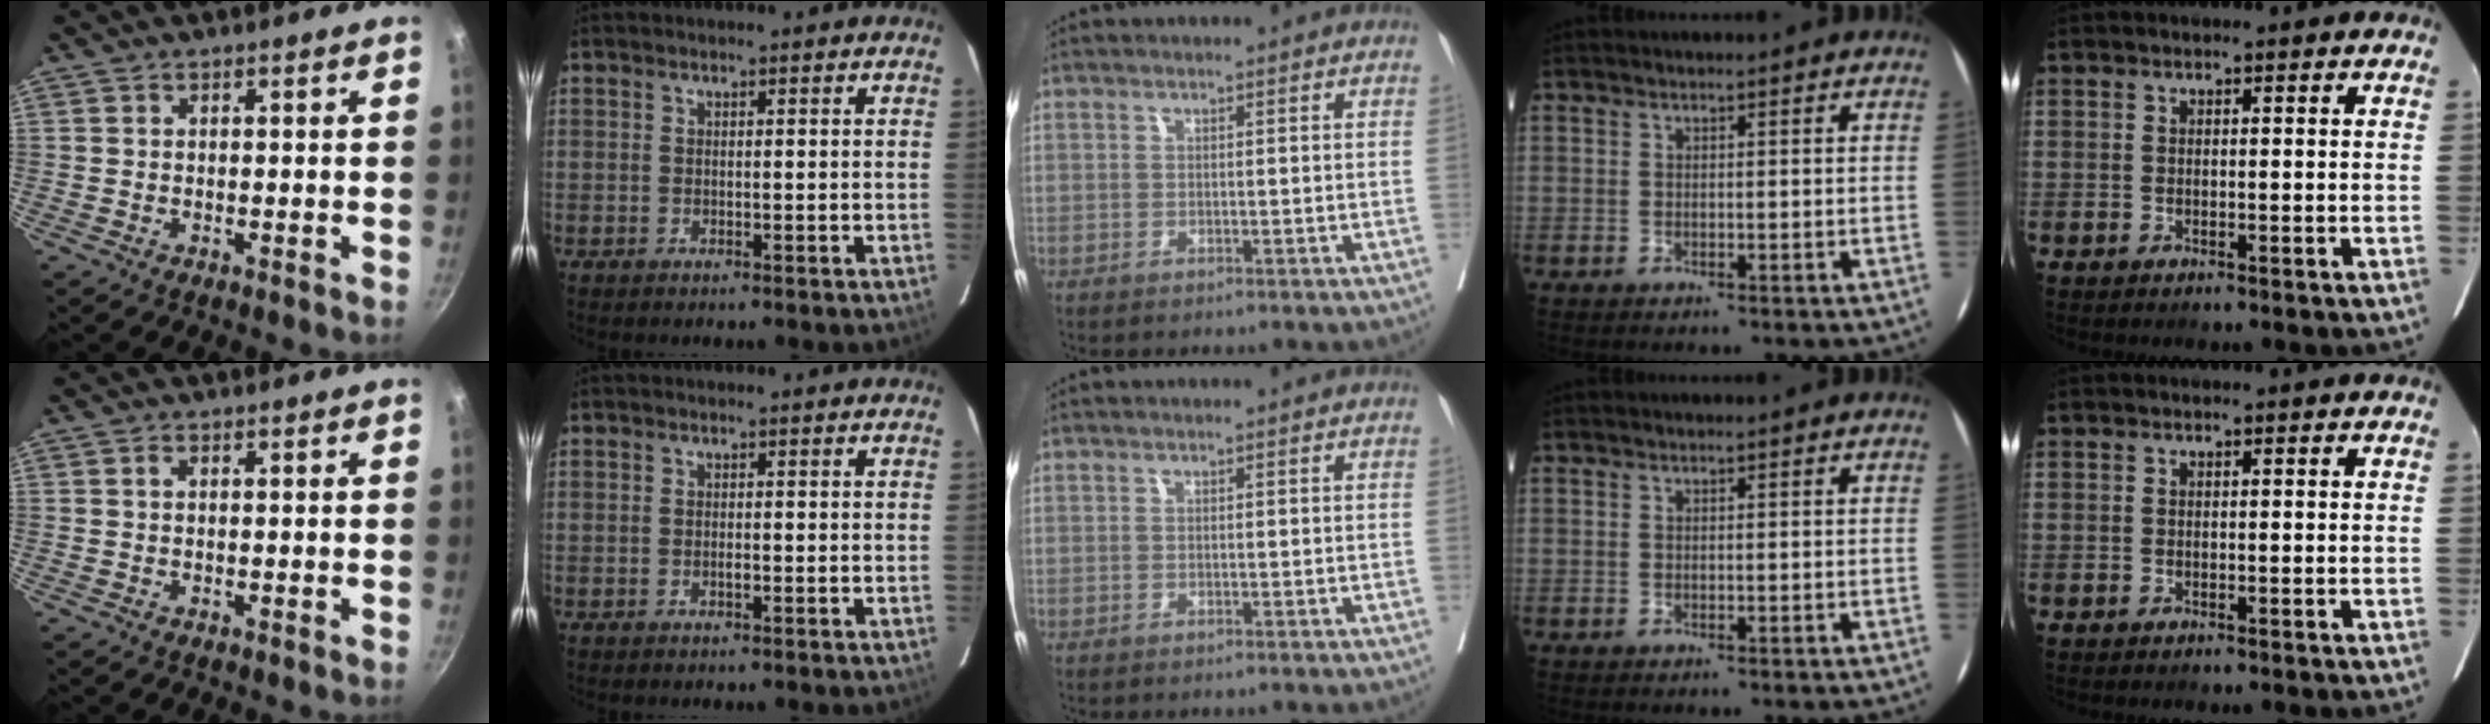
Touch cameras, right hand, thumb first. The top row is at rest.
{"thumb": {"total": 0.7, "force": [0.2, 0.4, 0.6], "torque": [-0.011, 0.002, 0.003]}, "index": {"total": 0.6, "force": [-0.2, 0.1, 0.6], "torque": [-0.013, 0.000, -0.003]}}